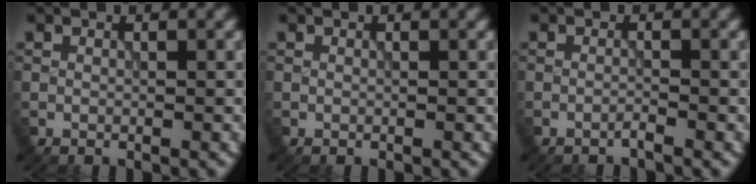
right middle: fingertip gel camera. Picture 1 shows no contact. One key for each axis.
{"total": 0.0}
{"total": 0.7, "fx": -0.6, "fy": -0.1, "fz": 0.3, "tx": -0.004, "ty": 0.004, "tz": -0.016}